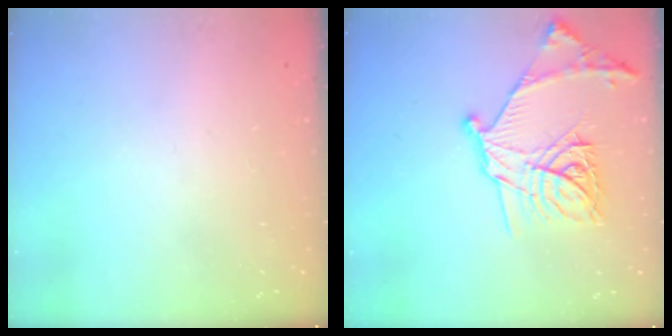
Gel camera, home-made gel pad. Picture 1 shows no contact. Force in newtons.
{"total": 21.1, "press": 21.0, "slide": 1.2}